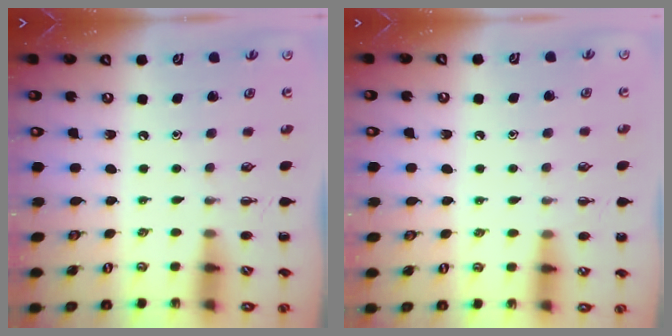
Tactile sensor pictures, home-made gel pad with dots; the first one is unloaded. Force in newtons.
{"total": 6.6, "press": 6.2, "slide": 2.2}